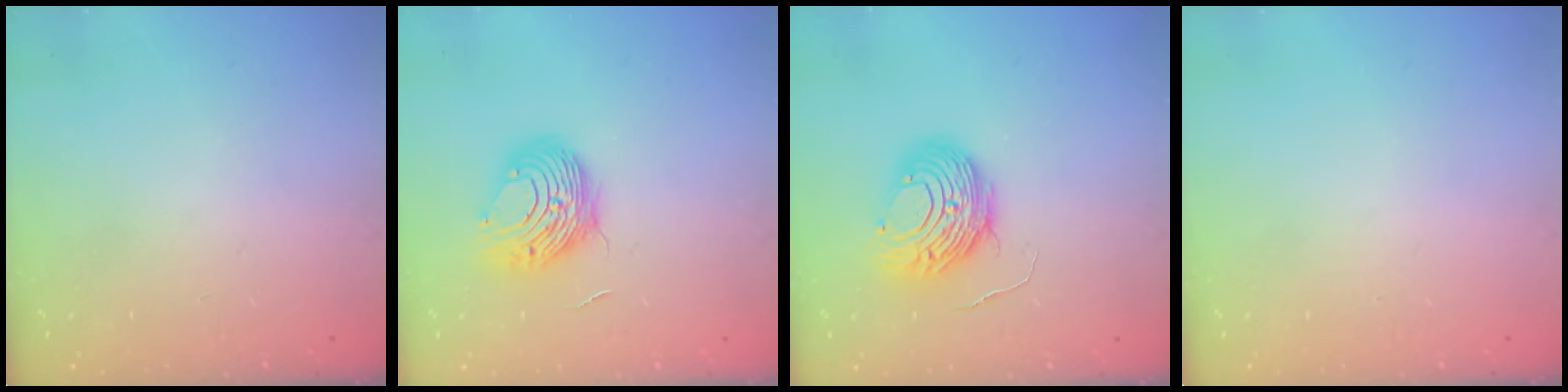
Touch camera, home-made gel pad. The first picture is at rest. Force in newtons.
{"total": 9.9, "press": 9.9, "slide": 0.7}
{"total": 10.9, "press": 10.8, "slide": 1.1}
{"total": 0.0}